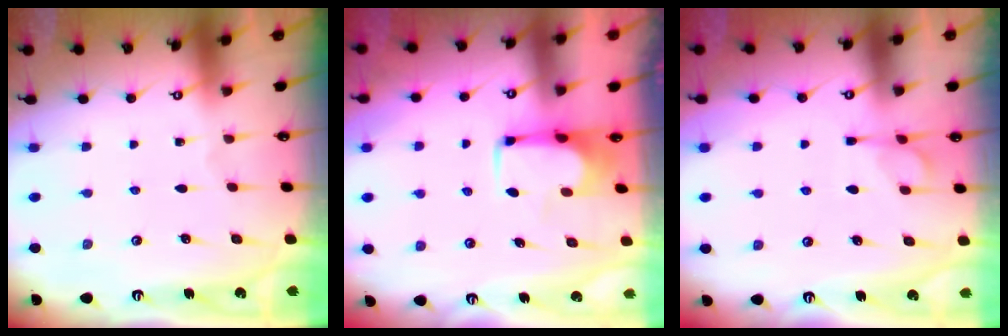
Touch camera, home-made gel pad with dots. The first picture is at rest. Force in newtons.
{"total": 0.0}
{"total": 1.2, "press": 0.2, "slide": 1.2}